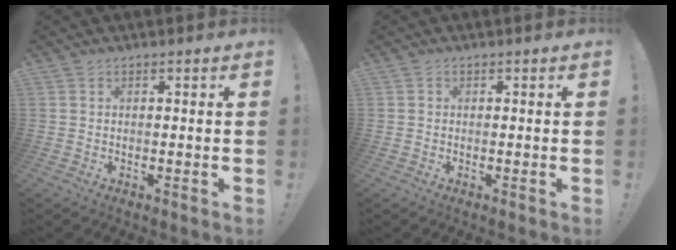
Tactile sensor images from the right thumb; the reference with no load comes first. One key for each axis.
{"total": 0.5, "fx": -0.2, "fy": 0.5, "fz": 0.1, "tx": -0.004, "ty": 0.002, "tz": -0.002}